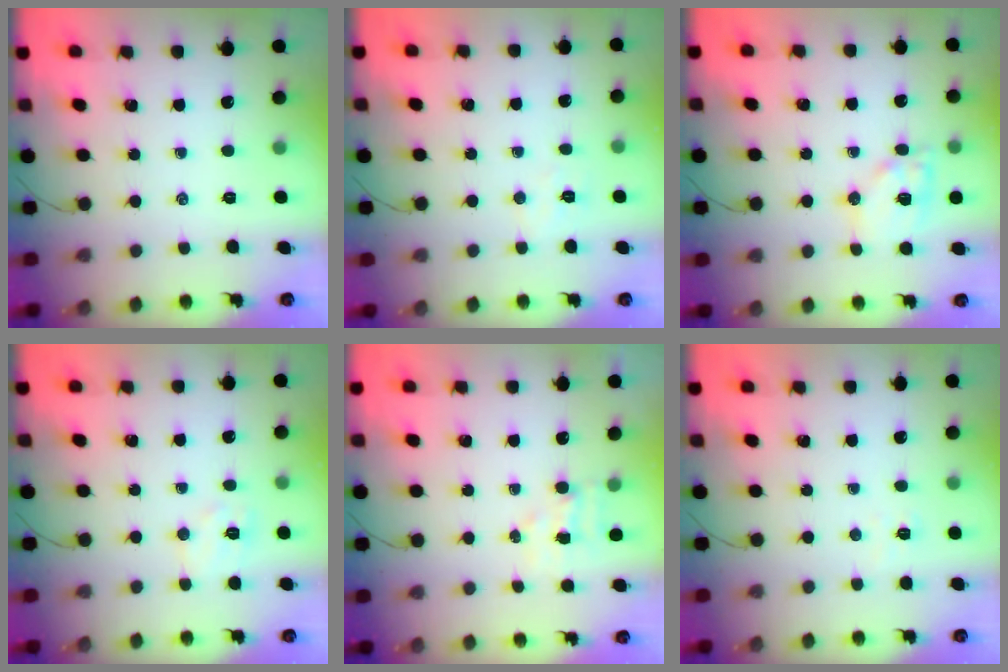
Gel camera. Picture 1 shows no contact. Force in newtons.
{"total": 4.7, "press": 4.6, "slide": 0.9}
{"total": 11.4, "press": 11.3, "slide": 1.5}
{"total": 6.4, "press": 6.4, "slide": 1.1}
{"total": 3.9, "press": 3.7, "slide": 1.0}
{"total": 2.3, "press": 2.2, "slide": 0.7}